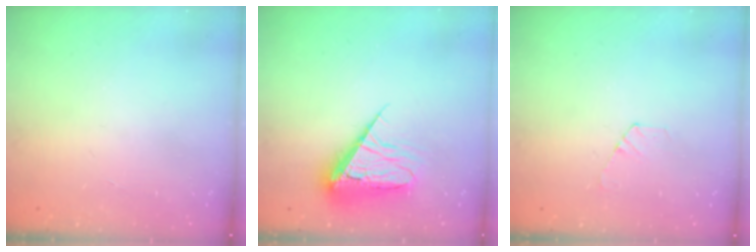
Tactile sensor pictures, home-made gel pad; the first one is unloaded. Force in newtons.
{"total": 11.4, "press": 11.3, "slide": 1.4}
{"total": 4.9, "press": 4.8, "slide": 0.6}